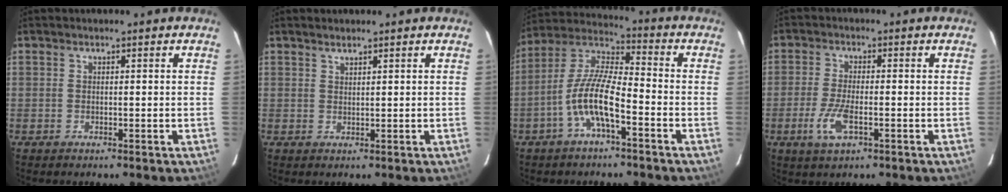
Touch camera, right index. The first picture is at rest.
{"total": 1.3, "force": [1.2, 0.1, 0.4], "torque": [-0.008, 0.001, 0.021]}
{"total": 10.7, "force": [-4.6, 2.5, 9.3], "torque": [-0.198, 0.008, -0.093]}
{"total": 6.1, "force": [-2.5, 1.9, 5.2], "torque": [-0.119, -0.008, -0.049]}